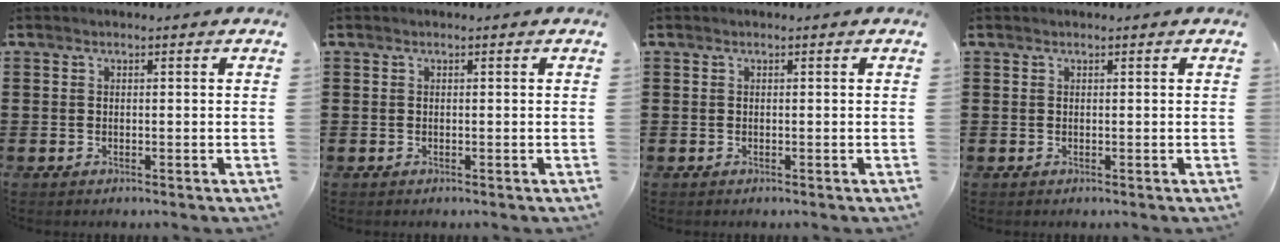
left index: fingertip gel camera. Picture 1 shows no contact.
{"total": 0.0}
{"total": 0.0}
{"total": 0.0}